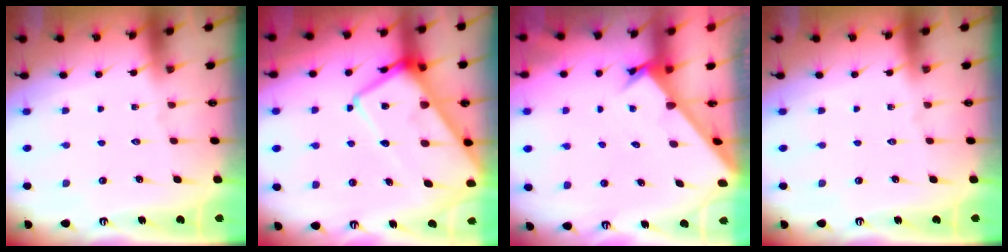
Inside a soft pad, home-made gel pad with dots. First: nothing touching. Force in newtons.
{"total": 18.5, "press": 18.4, "slide": 1.9}
{"total": 2.6, "press": 2.6, "slide": 0.3}
{"total": 0.0}